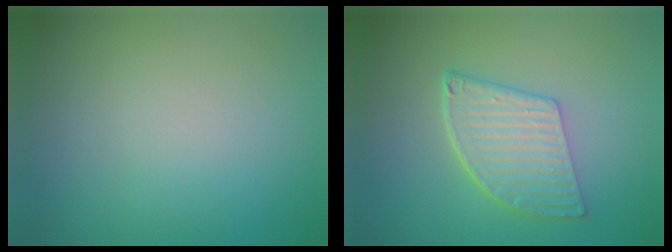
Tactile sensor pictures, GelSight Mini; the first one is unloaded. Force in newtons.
{"total": 5.9, "press": 4.3, "slide": 4.0}